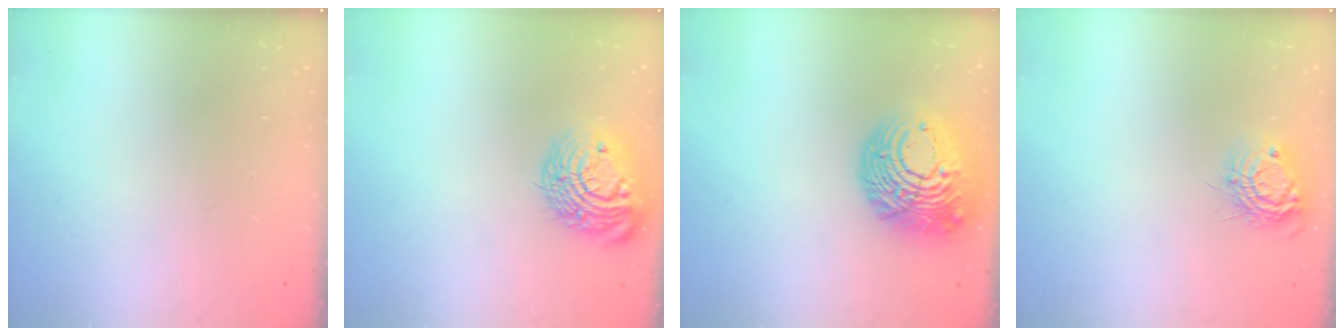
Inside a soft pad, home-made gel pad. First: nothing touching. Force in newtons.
{"total": 17.2, "press": 17.2, "slide": 1.1}
{"total": 17.8, "press": 17.7, "slide": 1.7}
{"total": 10.2, "press": 10.2, "slide": 0.6}